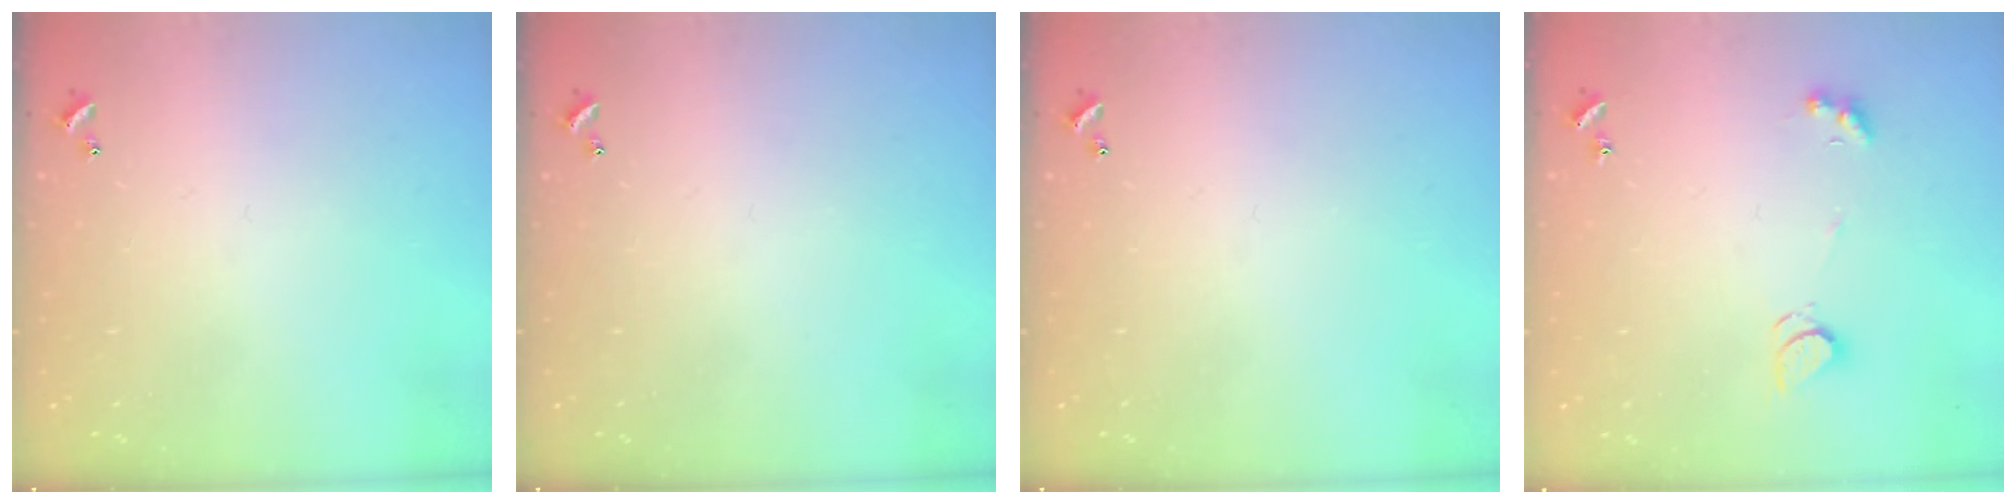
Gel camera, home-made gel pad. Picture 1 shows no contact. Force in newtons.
{"total": 0.0}
{"total": 0.0}
{"total": 2.2, "press": 2.2, "slide": 0.4}